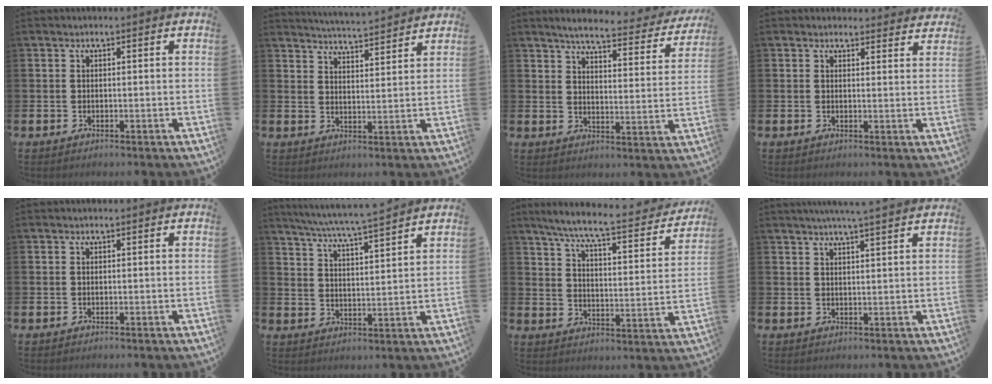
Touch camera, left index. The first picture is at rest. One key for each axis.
{"total": 4.7, "fx": 4.7, "fy": -0.3, "fz": 0.2, "tx": -0.017, "ty": -0.034, "tz": 0.083}
{"total": 5.3, "fx": 4.8, "fy": 0.7, "fz": 1.9, "tx": -0.046, "ty": -0.036, "tz": 0.075}
{"total": 2.2, "fx": 2.2, "fy": 0.5, "fz": -0.2, "tx": 0.009, "ty": -0.012, "tz": 0.038}
{"total": 0.0}
{"total": 6.3, "fx": 6.0, "fy": -0.5, "fz": 1.8, "tx": -0.060, "ty": -0.037, "tz": 0.105}
{"total": 7.4, "fx": 6.5, "fy": 0.6, "fz": 3.5, "tx": -0.089, "ty": -0.048, "tz": 0.105}
{"total": 4.0, "fx": 3.8, "fy": -0.6, "fz": 1.4, "tx": -0.026, "ty": -0.017, "tz": 0.066}